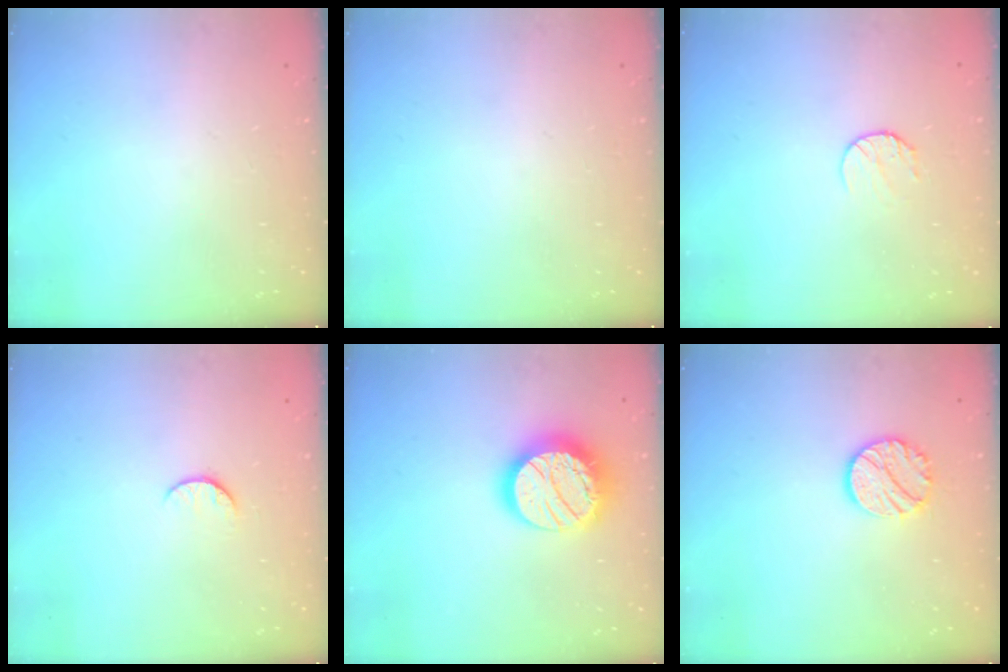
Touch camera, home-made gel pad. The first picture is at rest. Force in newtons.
{"total": 0.0}
{"total": 5.1, "press": 5.1, "slide": 0.5}
{"total": 5.0, "press": 5.0, "slide": 0.4}
{"total": 20.7, "press": 20.6, "slide": 1.7}
{"total": 10.5, "press": 10.5, "slide": 0.4}